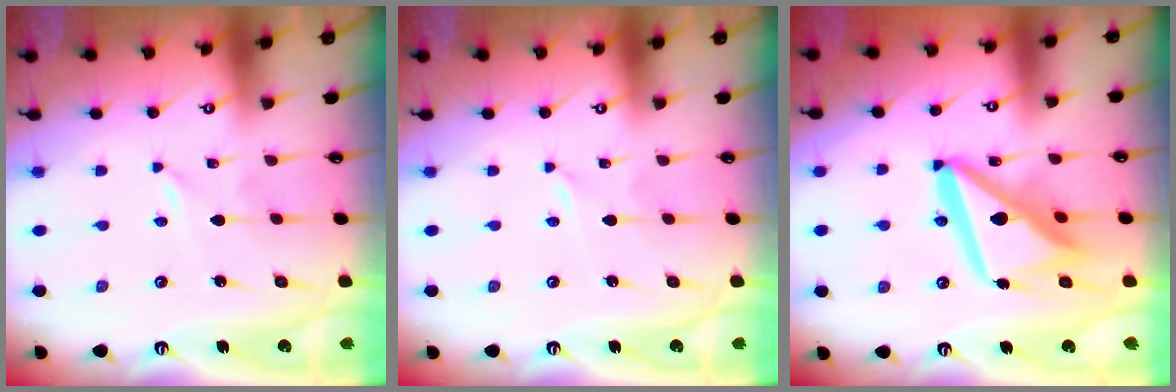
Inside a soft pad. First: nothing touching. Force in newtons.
{"total": 0.0}
{"total": 15.7, "press": 15.6, "slide": 1.2}